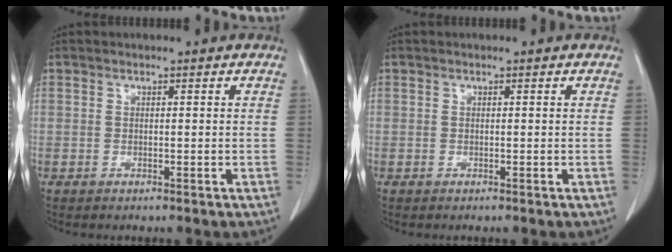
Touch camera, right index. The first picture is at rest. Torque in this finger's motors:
{"motor_torque": [0.00, 0.00, 0.01, 0.00]}